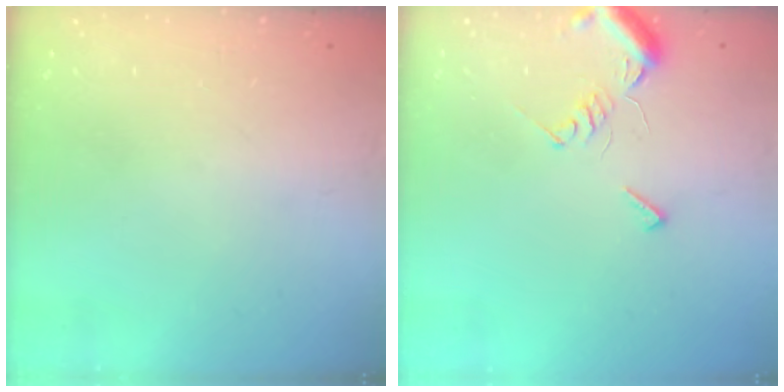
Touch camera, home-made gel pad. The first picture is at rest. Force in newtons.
{"total": 7.2, "press": 7.2, "slide": 0.7}